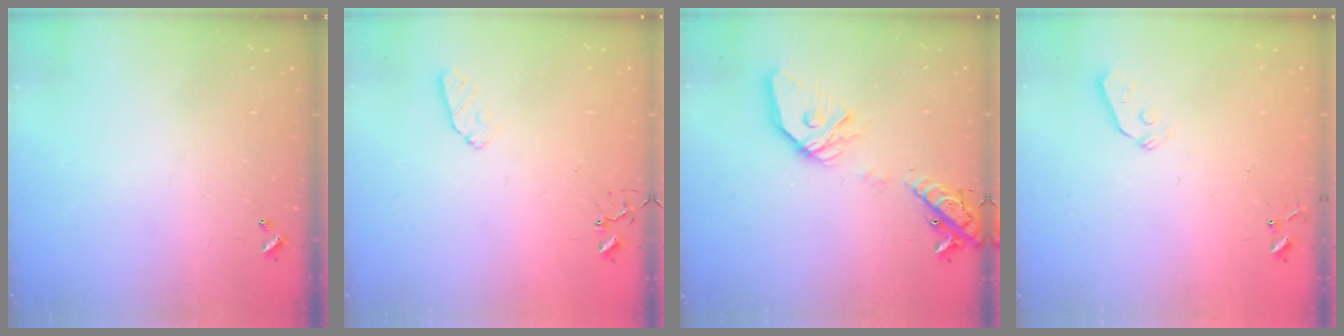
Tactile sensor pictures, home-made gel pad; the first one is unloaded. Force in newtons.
{"total": 5.4, "press": 5.3, "slide": 0.7}
{"total": 18.6, "press": 18.3, "slide": 3.1}
{"total": 3.2, "press": 3.1, "slide": 0.6}